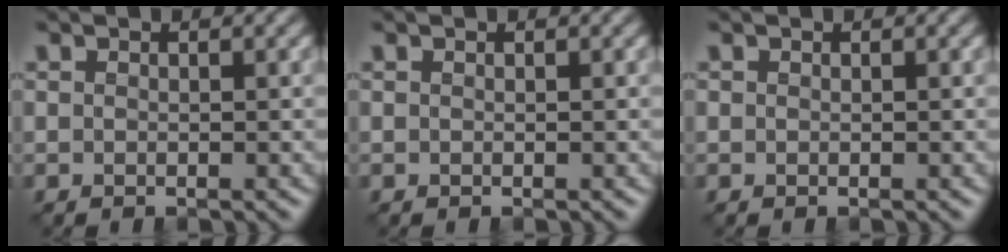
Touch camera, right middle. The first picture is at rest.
{"total": 0.0}
{"total": 0.0}